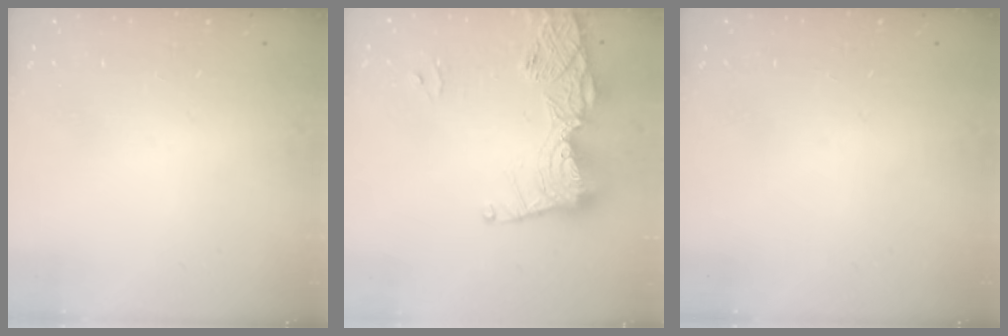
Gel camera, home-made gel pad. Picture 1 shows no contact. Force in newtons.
{"total": 17.4, "press": 17.3, "slide": 1.4}
{"total": 0.0}